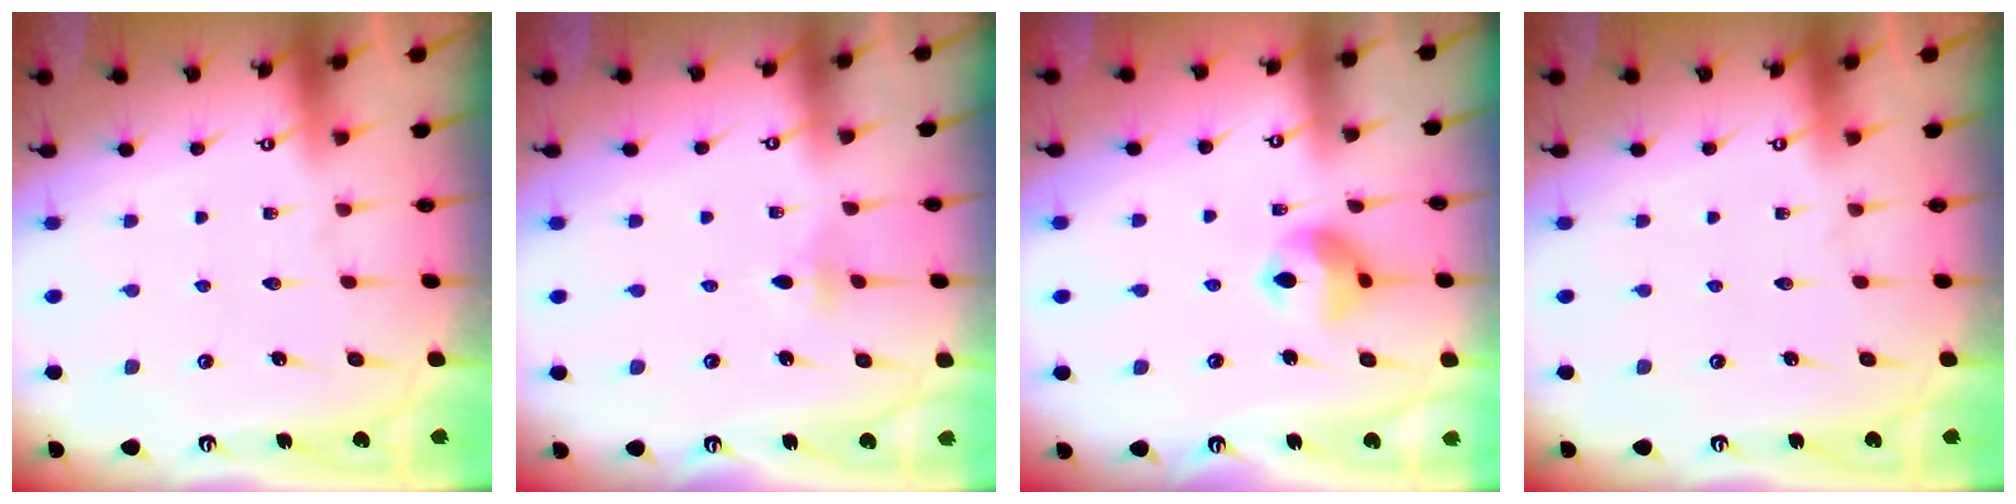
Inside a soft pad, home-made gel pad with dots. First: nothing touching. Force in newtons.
{"total": 2.8, "press": 2.7, "slide": 0.9}
{"total": 10.8, "press": 10.7, "slide": 1.4}
{"total": 0.0}